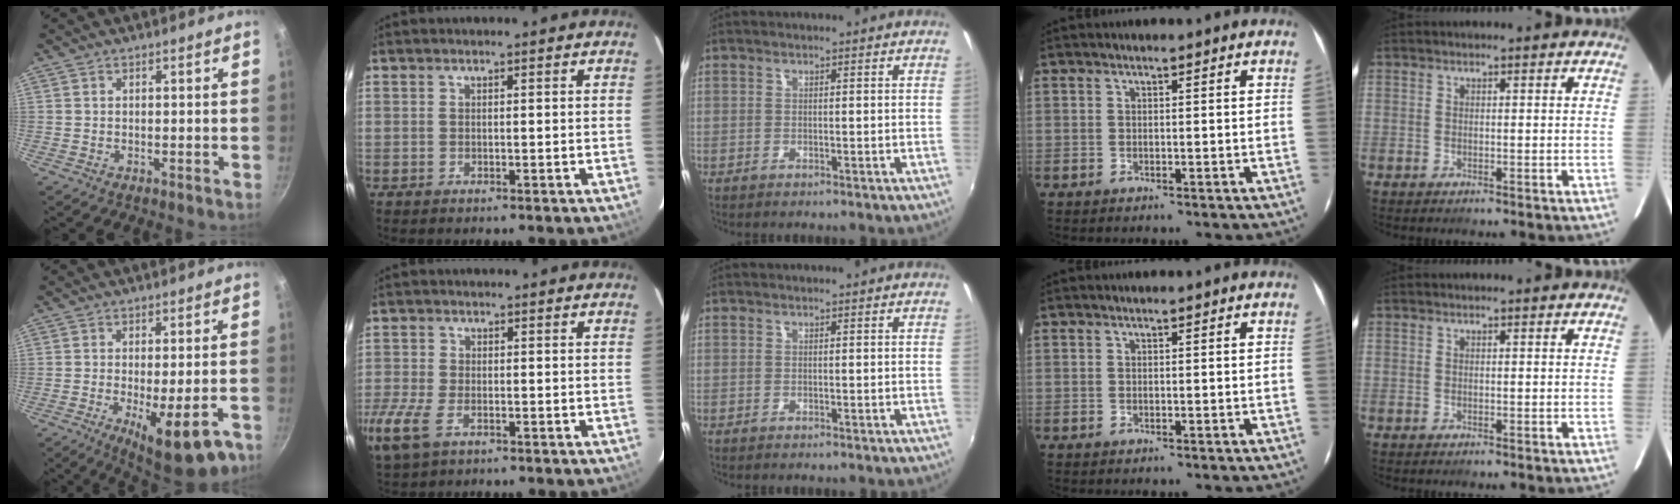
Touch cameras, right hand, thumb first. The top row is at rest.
{"thumb": {"total": 13.4, "force": [-6.2, 3.9, 11.2], "torque": [-0.137, -0.001, -0.080]}, "index": {"total": 9.8, "force": [-4.8, 5.2, 6.7], "torque": [-0.173, -0.028, -0.090]}}